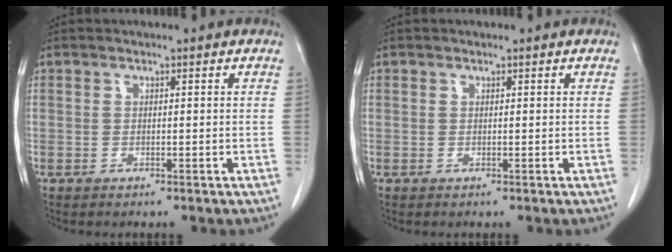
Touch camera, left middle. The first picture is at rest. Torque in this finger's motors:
{"motor_torque": [-0.33, 0.08, -0.12, -0.01]}